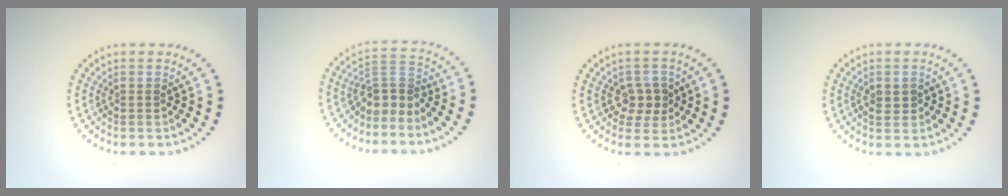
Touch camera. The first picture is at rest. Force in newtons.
{"total": 3.0, "press": 2.1, "slide": 2.1}
{"total": 2.3, "press": 2.2, "slide": 0.8}
{"total": 1.3, "press": 1.3, "slide": 0.0}